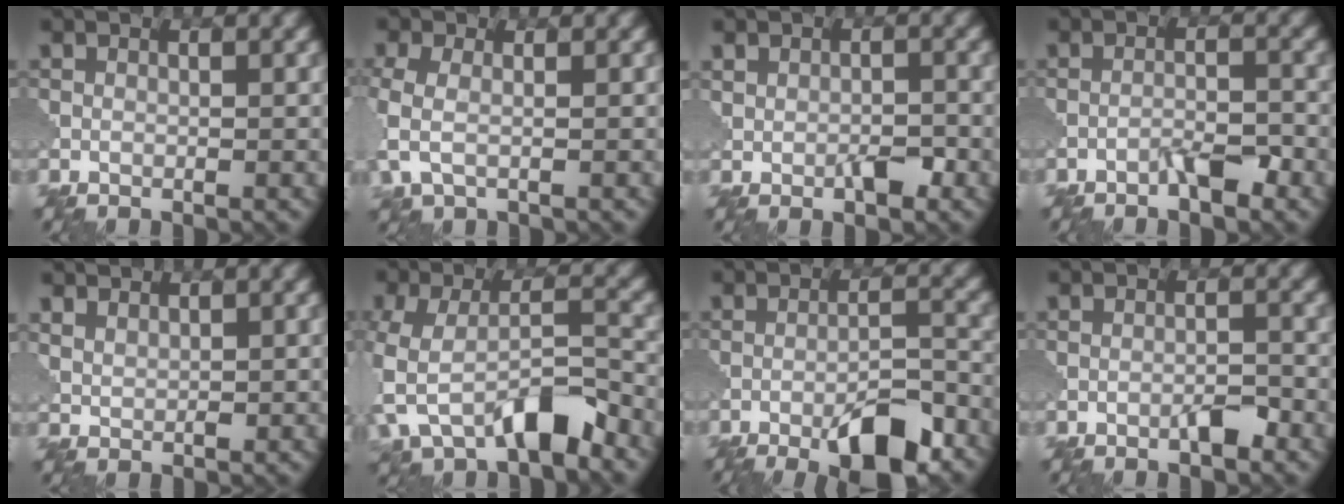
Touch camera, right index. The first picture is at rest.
{"total": 3.4, "force": [-0.4, 2.0, 2.8], "torque": [-0.078, -0.004, -0.014]}
{"total": 2.6, "force": [-0.5, 1.5, 2.0], "torque": [-0.032, -0.001, -0.008]}
{"total": 2.6, "force": [-1.8, 0.5, 1.9], "torque": [-0.034, 0.007, -0.033]}
{"total": 2.6, "force": [2.1, 1.1, 0.9], "torque": [-0.024, -0.002, 0.050]}
{"total": 7.8, "force": [-3.9, 3.5, 5.7], "torque": [-0.120, -0.006, -0.078]}
{"total": 7.8, "force": [-4.8, 1.9, 5.9], "torque": [-0.094, 0.004, -0.073]}
{"total": 1.9, "force": [-1.2, 0.3, 1.5], "torque": [-0.024, 0.004, -0.023]}